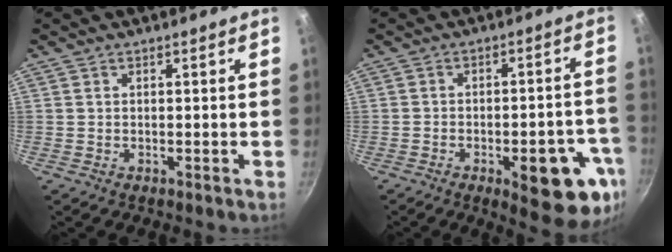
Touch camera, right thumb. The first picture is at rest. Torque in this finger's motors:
{"motor_torque": [1.53, 1.24, 1.32, -0.33, 0.22]}